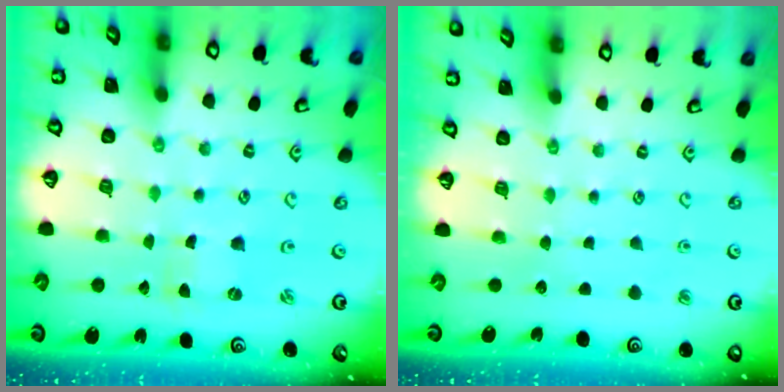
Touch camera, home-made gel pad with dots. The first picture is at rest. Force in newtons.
{"total": 0.0}